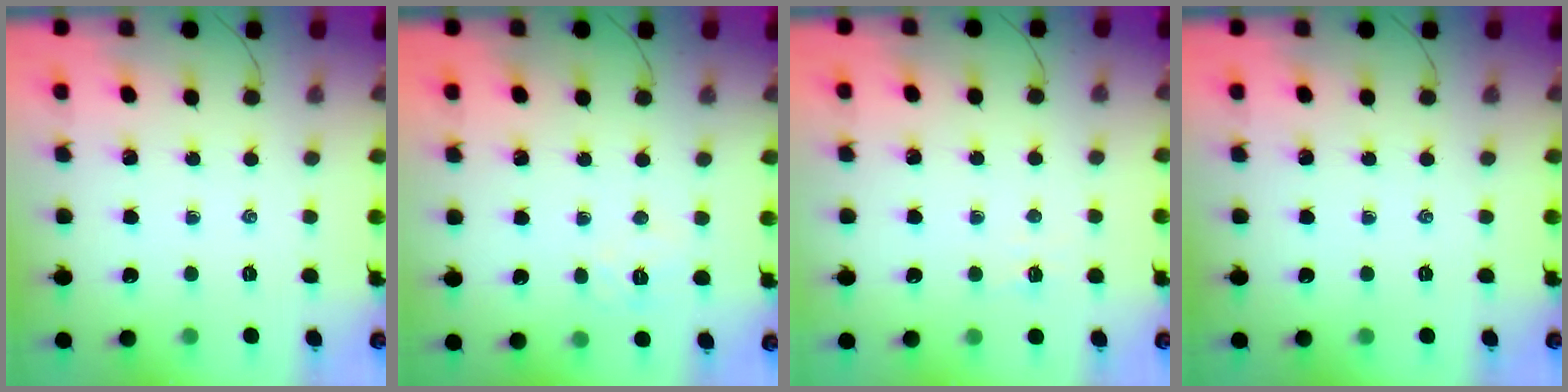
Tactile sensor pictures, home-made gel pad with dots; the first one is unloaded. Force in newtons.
{"total": 6.2, "press": 6.1, "slide": 1.2}
{"total": 1.6, "press": 1.6, "slide": 0.5}
{"total": 0.0}